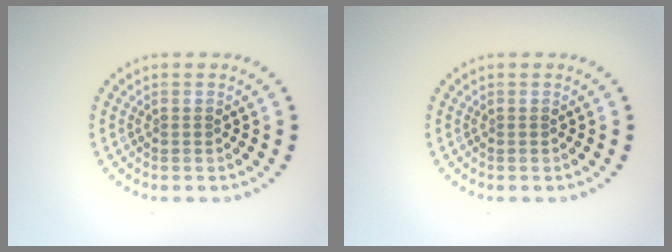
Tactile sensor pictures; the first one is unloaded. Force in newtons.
{"total": 0.0}